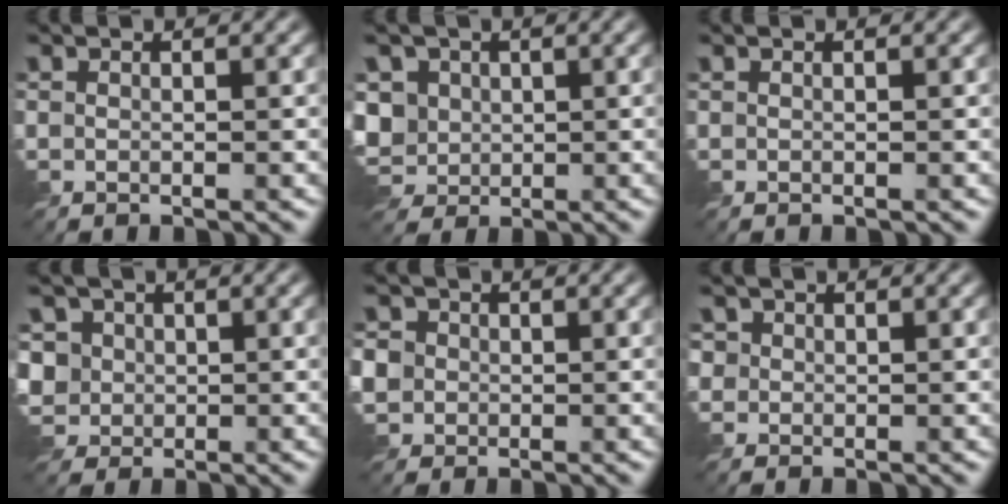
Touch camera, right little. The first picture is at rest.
{"total": 6.7, "force": [0.4, 5.7, 3.5], "torque": [-0.091, 0.018, -0.003]}
{"total": 0.0}
{"total": 6.1, "force": [1.3, 5.3, 2.6], "torque": [-0.067, 0.014, 0.017]}
{"total": 5.8, "force": [0.5, 5.3, 2.3], "torque": [-0.068, 0.024, -0.002]}
{"total": 2.9, "force": [1.2, 2.4, 1.0], "torque": [-0.043, 0.001, 0.027]}